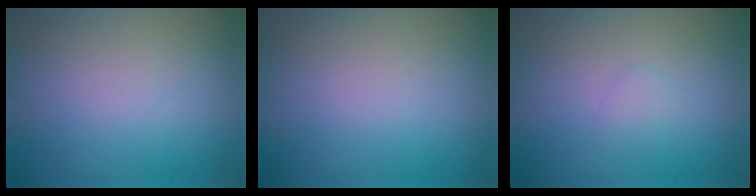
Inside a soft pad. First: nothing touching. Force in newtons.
{"total": 0.0}
{"total": 1.0, "press": 1.0, "slide": 0.1}